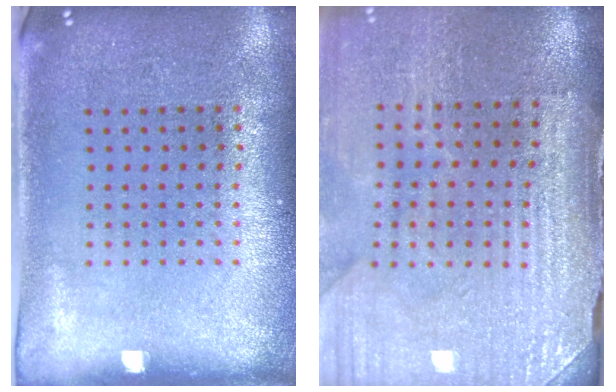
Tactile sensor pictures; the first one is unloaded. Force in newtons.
{"total": 3.3, "press": 3.2, "slide": 0.9}